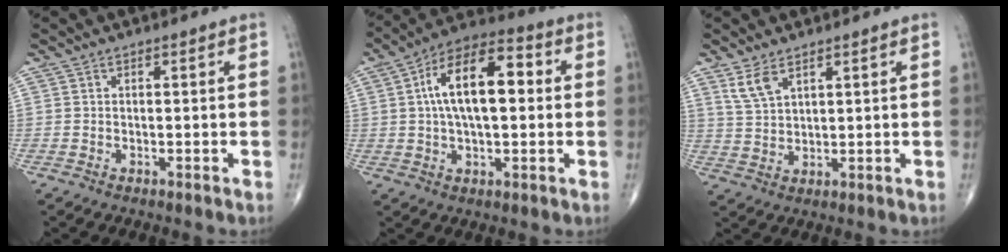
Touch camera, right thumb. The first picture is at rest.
{"total": 15.7, "force": [2.2, 7.5, 13.6], "torque": [-0.224, 0.029, 0.029]}
{"total": 4.6, "force": [3.0, 2.0, 2.9], "torque": [-0.059, -0.011, 0.068]}